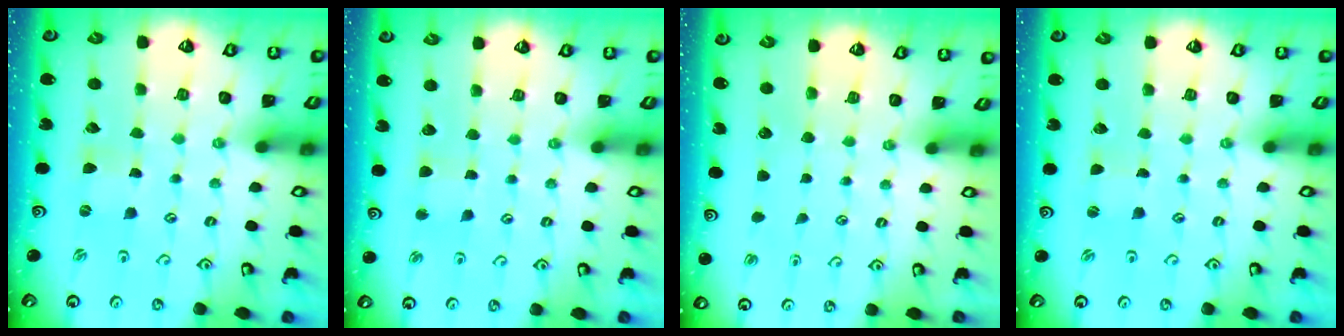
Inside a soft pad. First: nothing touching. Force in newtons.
{"total": 3.2, "press": 3.2, "slide": 0.3}
{"total": 0.0}
{"total": 0.0}